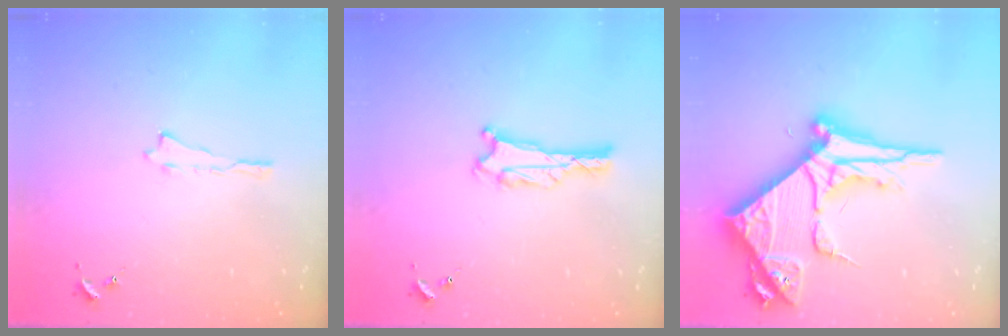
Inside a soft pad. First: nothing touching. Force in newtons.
{"total": 1.4, "press": 1.4, "slide": 0.1}
{"total": 13.1, "press": 13.0, "slide": 1.5}